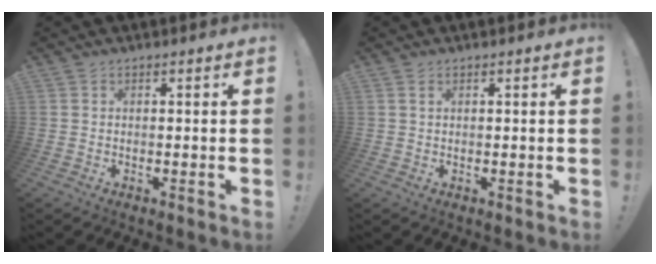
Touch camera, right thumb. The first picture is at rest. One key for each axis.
{"total": 0.9, "fx": 0.5, "fy": 0.4, "fz": 0.7, "tx": -0.006, "ty": -0.002, "tz": 0.007}